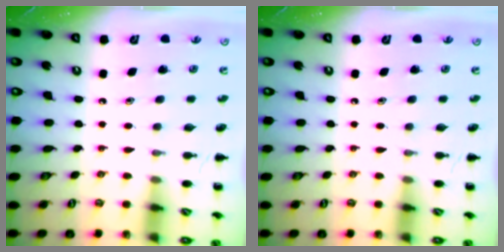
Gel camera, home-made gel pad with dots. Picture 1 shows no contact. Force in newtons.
{"total": 0.0}